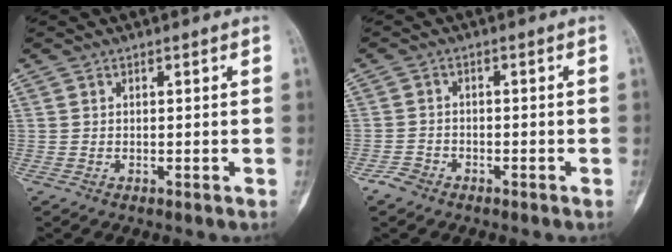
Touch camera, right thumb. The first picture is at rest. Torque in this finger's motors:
{"motor_torque": [-0.14, -0.06, 0.29, -0.20, 0.06]}